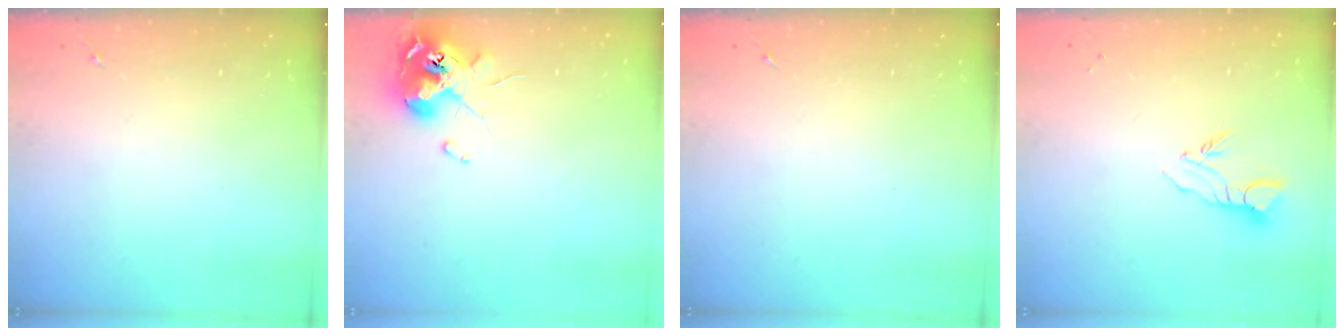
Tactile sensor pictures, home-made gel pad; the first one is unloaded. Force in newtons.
{"total": 11.9, "press": 11.8, "slide": 1.2}
{"total": 0.0}
{"total": 4.9, "press": 4.9, "slide": 0.1}